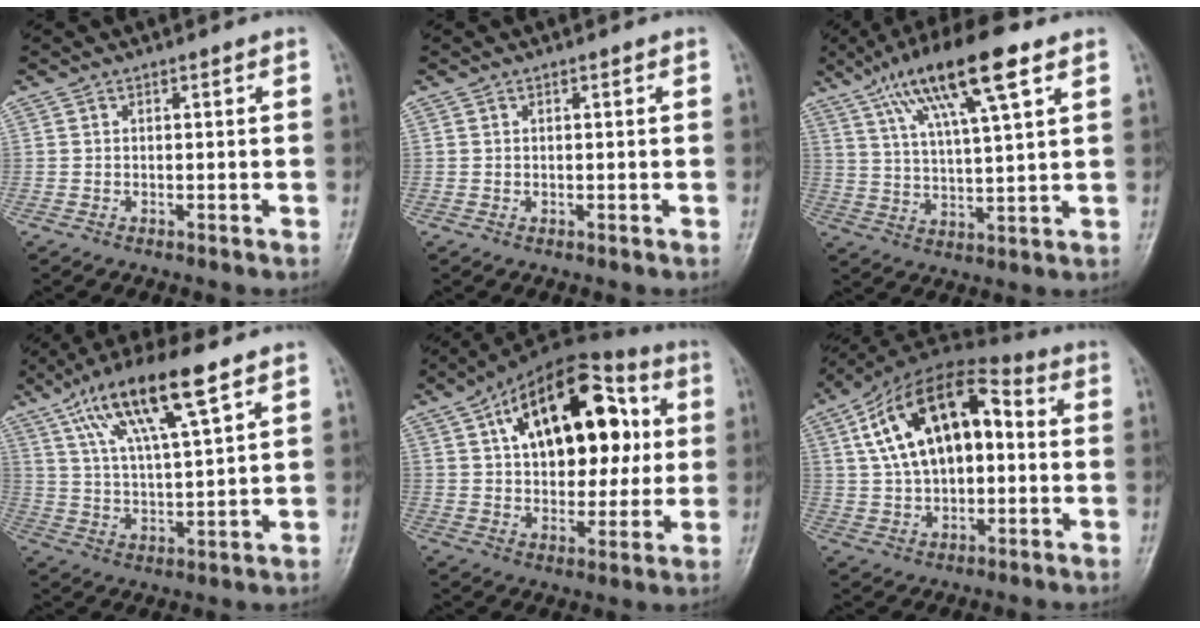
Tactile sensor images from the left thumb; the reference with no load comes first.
{"total": 0.0}
{"total": 16.0, "force": [8.5, 3.5, 13.1], "torque": [-0.229, -0.010, 0.152]}
{"total": 15.5, "force": [8.5, 3.6, 12.5], "torque": [-0.225, -0.016, 0.159]}
{"total": 24.1, "force": [6.5, 13.8, 18.7], "torque": [-0.249, 0.015, 0.095]}
{"total": 19.5, "force": [3.6, 10.8, 15.8], "torque": [-0.256, 0.029, 0.051]}